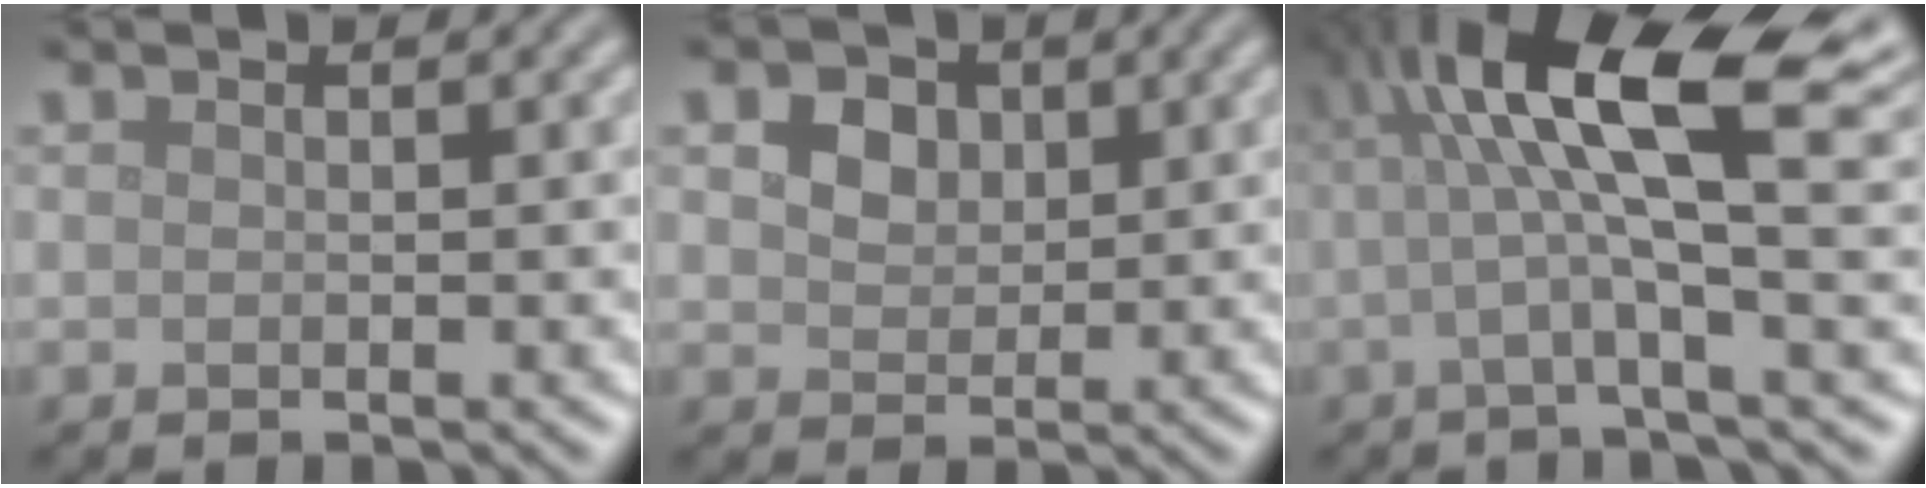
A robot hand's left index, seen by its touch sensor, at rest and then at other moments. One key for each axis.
{"total": 5.0, "fx": 2.4, "fy": 3.4, "fz": 2.8, "tx": -0.064, "ty": 0.012, "tz": 0.030}
{"total": 11.3, "fx": 3.0, "fy": 2.4, "fz": 10.6, "tx": -0.173, "ty": 0.018, "tz": 0.054}